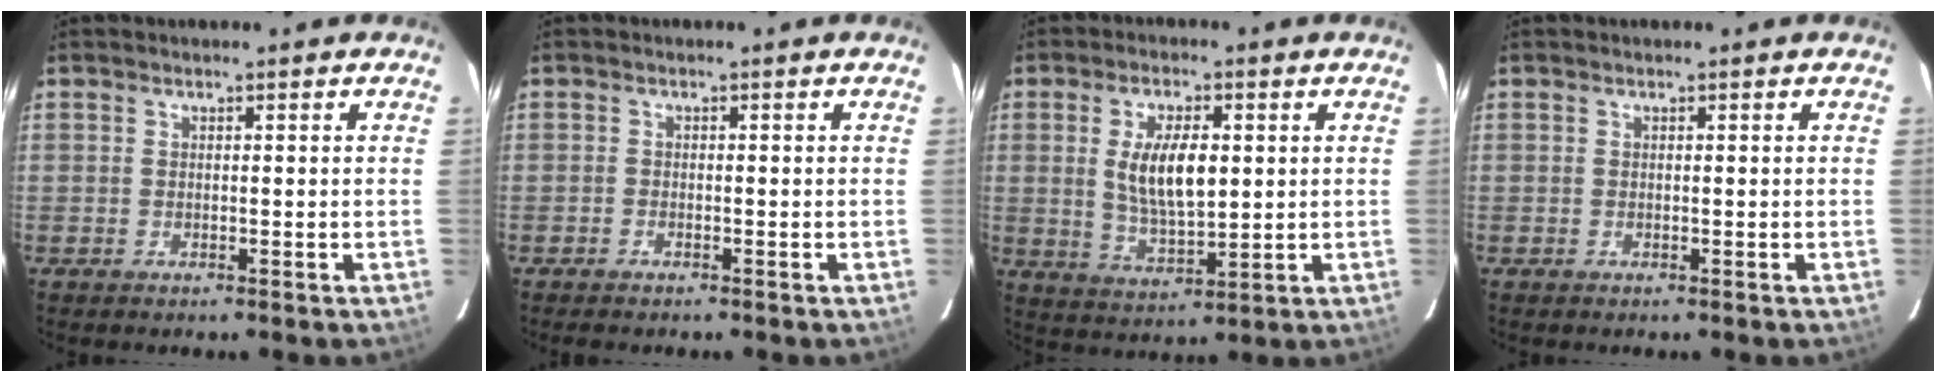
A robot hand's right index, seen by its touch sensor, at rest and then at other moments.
{"total": 0.9, "force": [-0.9, 0.2, 0.3], "torque": [-0.010, 0.001, -0.018]}
{"total": 9.8, "force": [1.5, 4.1, 8.8], "torque": [-0.165, -0.003, 0.034]}
{"total": 0.0}